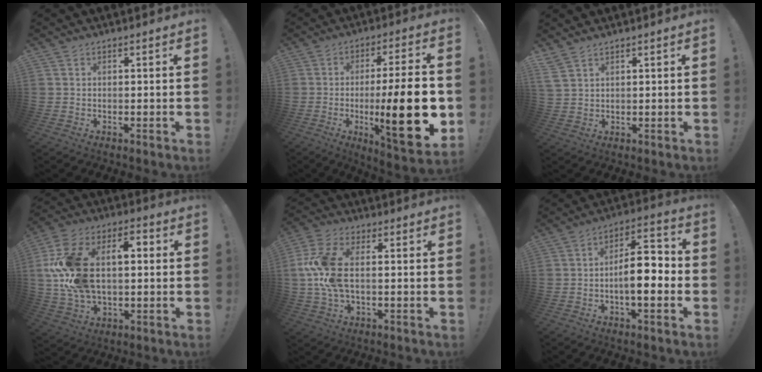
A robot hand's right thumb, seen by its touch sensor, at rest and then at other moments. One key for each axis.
{"total": 22.7, "fx": -3.9, "fy": 4.7, "fz": 21.8, "tx": -0.340, "ty": -0.001, "tz": -0.053}
{"total": 3.7, "fx": 3.0, "fy": 1.1, "fz": 2.0, "tx": -0.050, "ty": -0.008, "tz": 0.061}
{"total": 20.7, "fx": 2.1, "fy": 13.1, "fz": 15.9, "tx": -0.302, "ty": 0.014, "tz": 0.036}
{"total": 12.3, "fx": 0.1, "fy": 6.3, "fz": 10.5, "tx": -0.215, "ty": 0.003, "tz": 0.007}
{"total": 12.3, "fx": -2.6, "fy": 4.7, "fz": 11.0, "tx": -0.172, "ty": 0.013, "tz": -0.050}